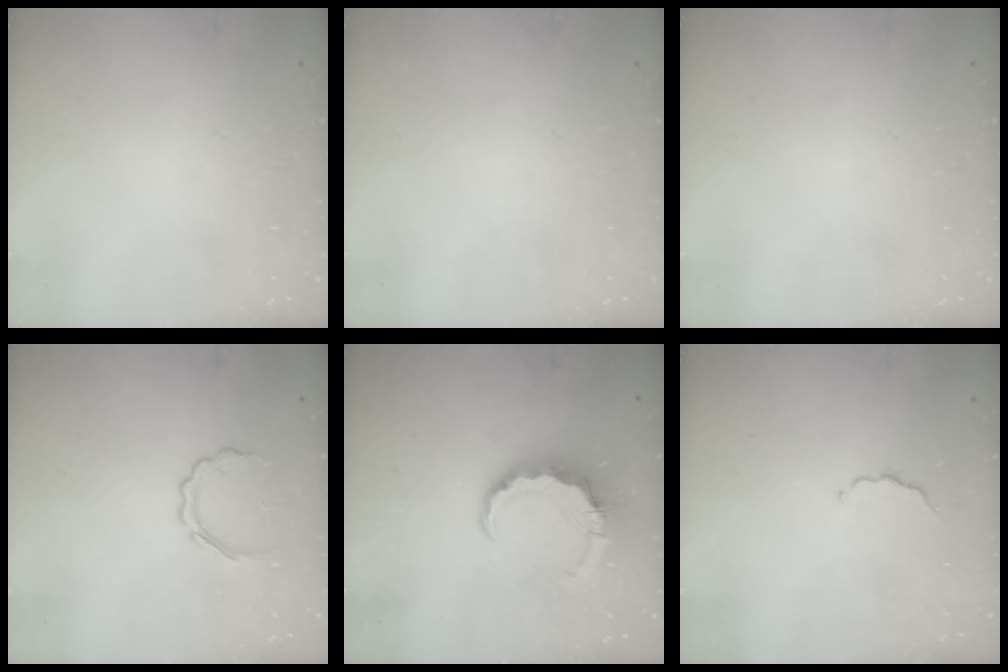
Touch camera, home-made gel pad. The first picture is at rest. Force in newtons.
{"total": 0.0}
{"total": 0.0}
{"total": 4.9, "press": 4.8, "slide": 1.3}
{"total": 8.1, "press": 8.0, "slide": 1.5}
{"total": 2.8, "press": 2.7, "slide": 0.5}